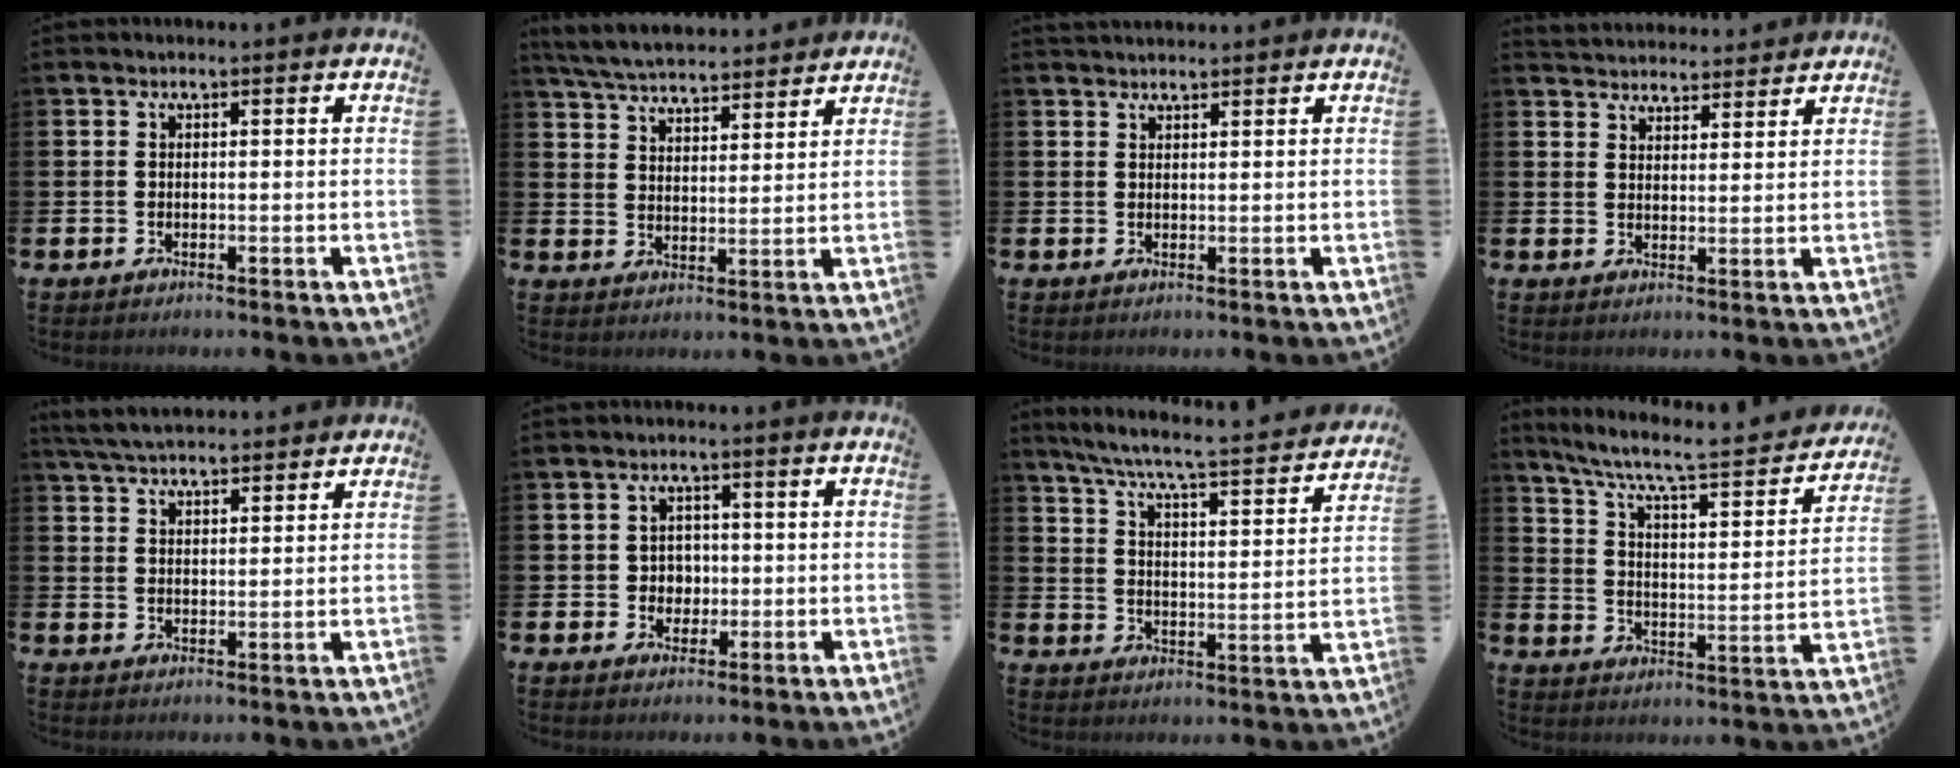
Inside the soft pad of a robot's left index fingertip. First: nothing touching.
{"total": 5.9, "force": [5.8, 0.7, 0.9], "torque": [-0.041, -0.033, 0.103]}
{"total": 1.6, "force": [1.6, 0.3, 0.1], "torque": [0.009, -0.005, 0.026]}
{"total": 3.8, "force": [3.7, 0.8, -0.4], "torque": [0.001, -0.024, 0.068]}
{"total": 4.9, "force": [4.7, 0.6, 0.9], "torque": [-0.033, -0.020, 0.087]}
{"total": 2.7, "force": [0.2, 2.6, 0.8], "torque": [-0.002, 0.001, -0.005]}
{"total": 6.3, "force": [5.6, 0.3, 2.8], "torque": [-0.080, -0.047, 0.088]}
{"total": 7.3, "force": [6.1, 1.3, 3.7], "torque": [-0.092, -0.046, 0.095]}